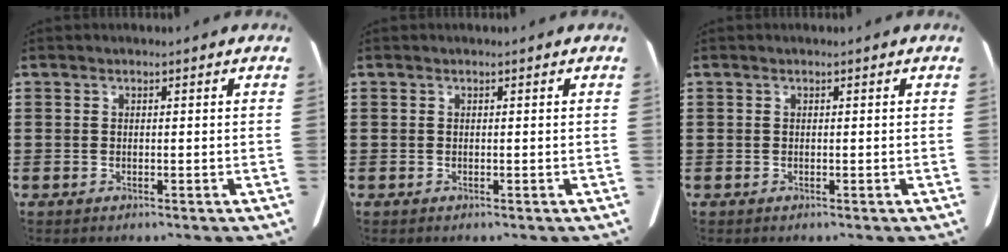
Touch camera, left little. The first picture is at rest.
{"total": 0.0}
{"total": 0.0}